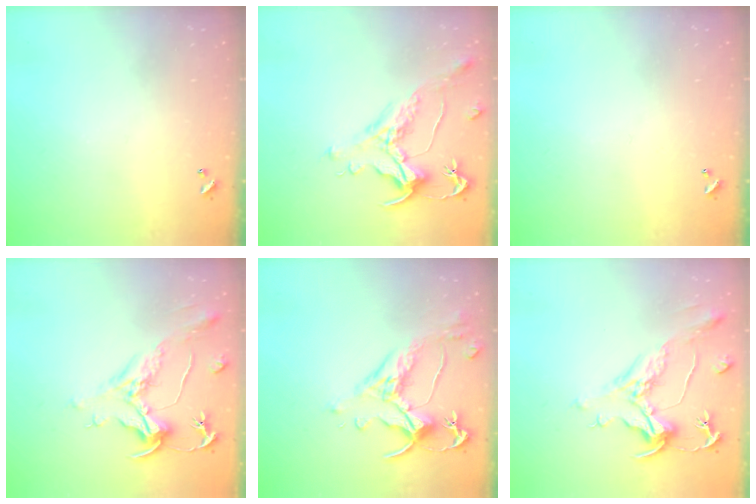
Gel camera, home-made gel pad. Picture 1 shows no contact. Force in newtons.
{"total": 1.7, "press": 1.1, "slide": 1.3}
{"total": 0.0}
{"total": 2.2, "press": 1.7, "slide": 1.3}
{"total": 3.1, "press": 2.7, "slide": 1.4}
{"total": 1.9, "press": 1.4, "slide": 1.2}